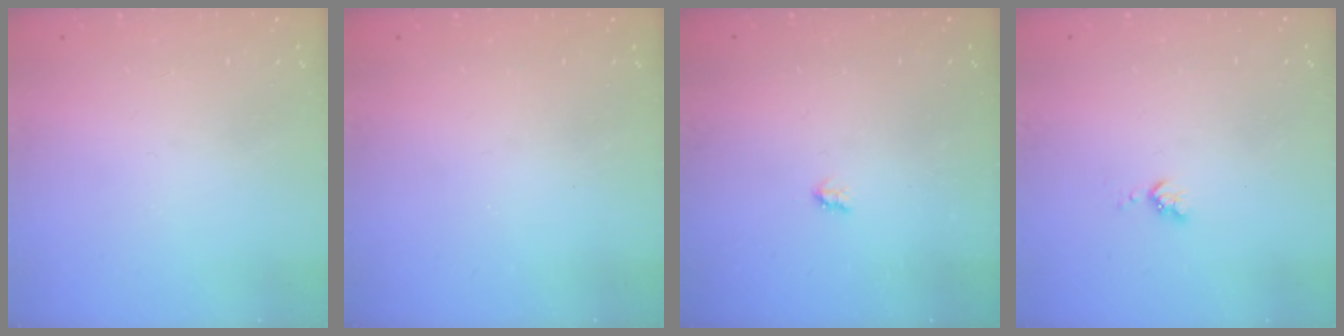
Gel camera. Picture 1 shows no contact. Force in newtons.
{"total": 0.0}
{"total": 1.9, "press": 1.9, "slide": 0.3}
{"total": 3.5, "press": 3.5, "slide": 0.4}